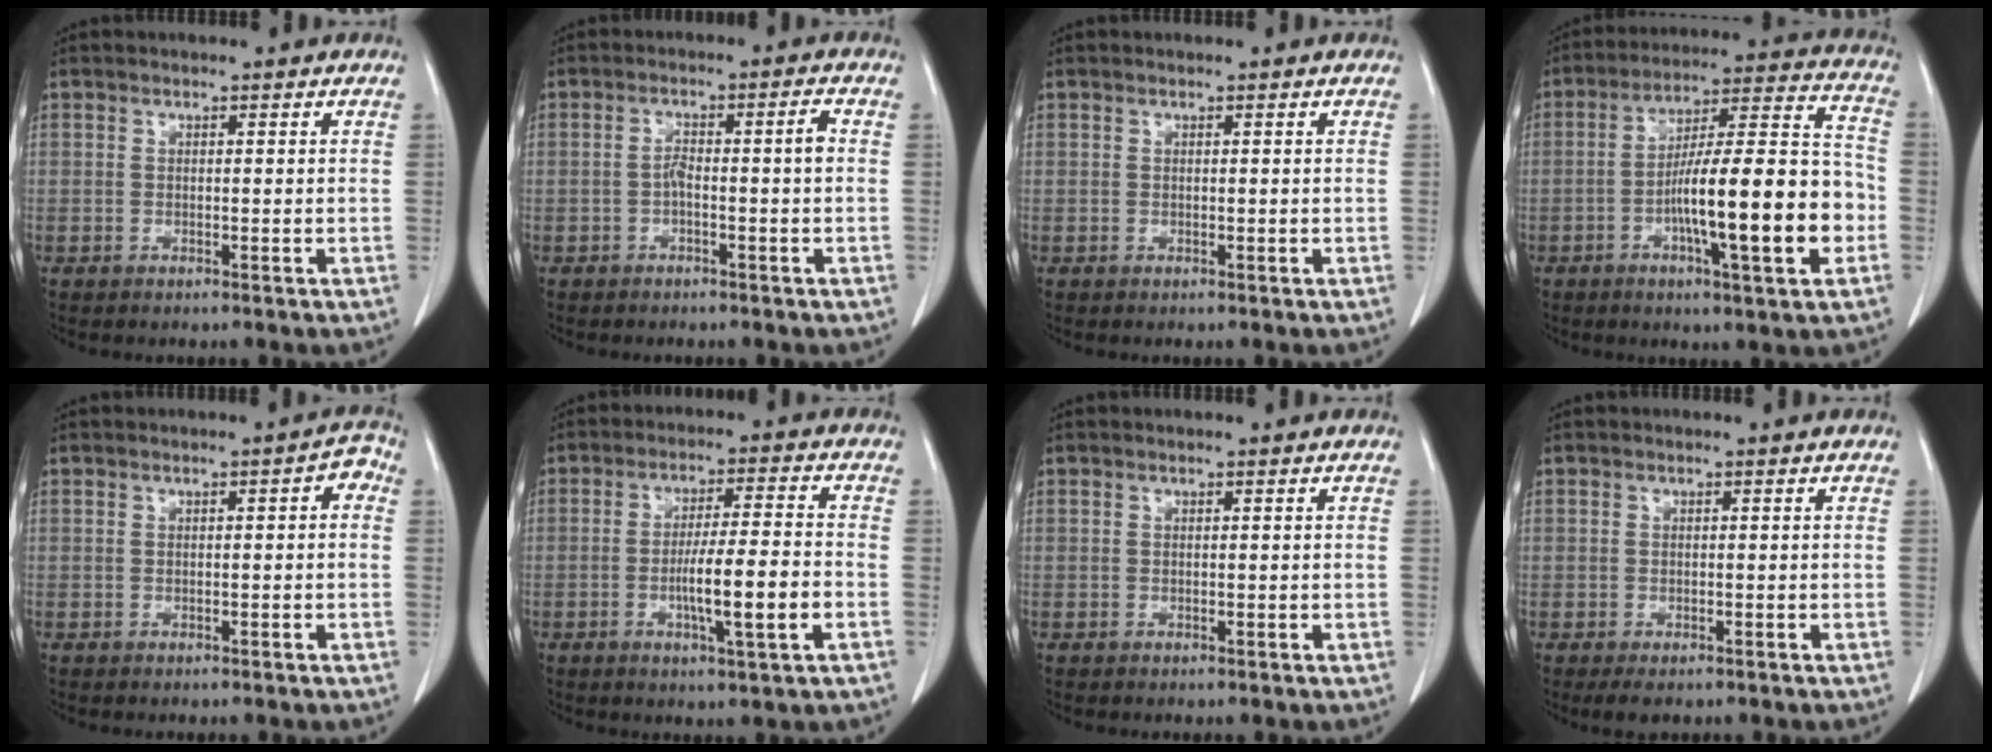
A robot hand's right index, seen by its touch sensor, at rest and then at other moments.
{"total": 3.6, "force": [-0.9, 0.1, 3.5], "torque": [-0.062, 0.017, -0.013]}
{"total": 0.0}
{"total": 17.9, "force": [-4.8, 1.8, 17.1], "torque": [-0.274, 0.012, -0.074]}
{"total": 2.3, "force": [0.1, 0.8, 2.2], "torque": [-0.018, 0.010, -0.003]}
{"total": 9.0, "force": [-2.6, 0.1, 8.7], "torque": [-0.147, -0.003, -0.045]}
{"total": 0.0}
{"total": 2.2, "force": [-1.3, 1.4, 1.0], "torque": [-0.016, 0.000, -0.012]}